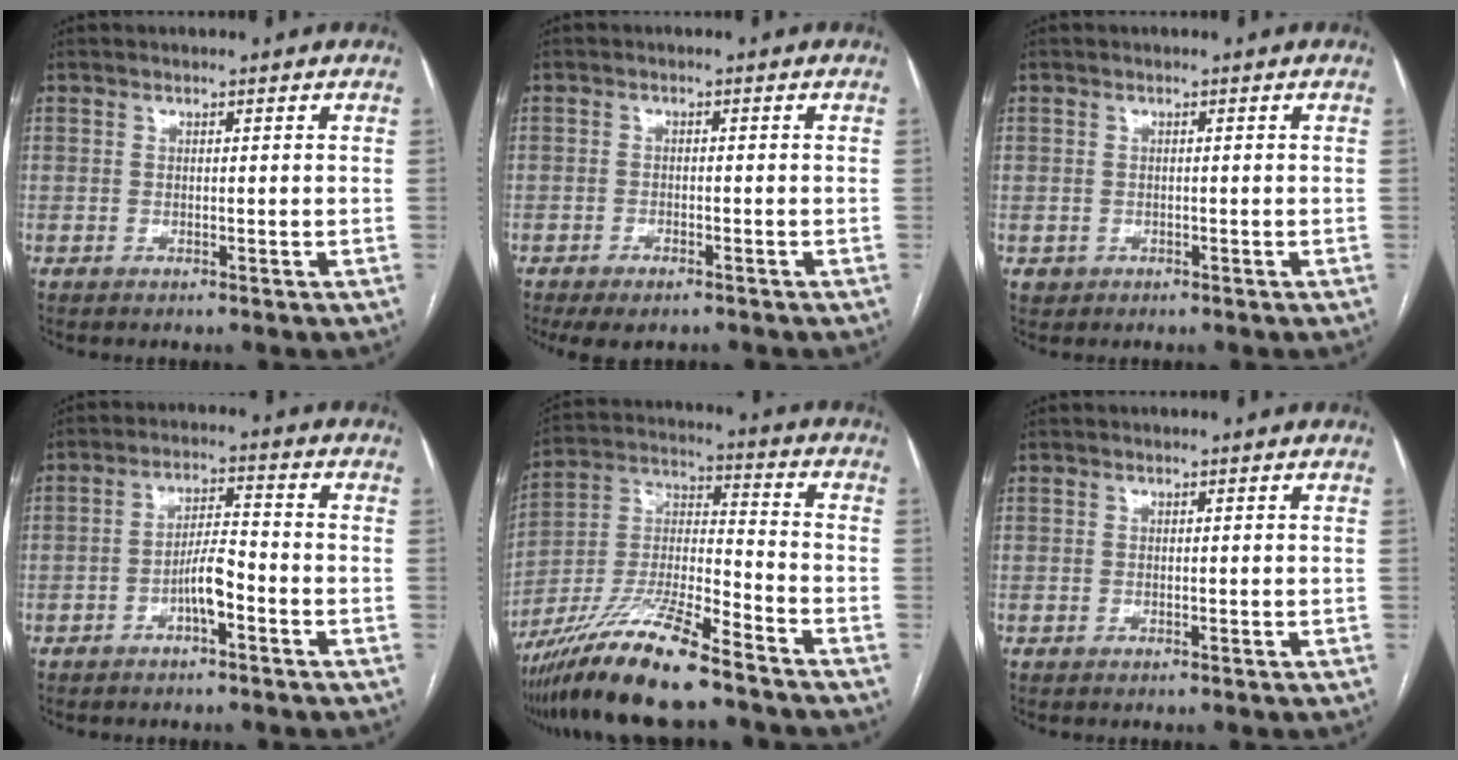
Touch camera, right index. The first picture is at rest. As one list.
[{"total": 4.1, "force": [-3.1, 1.6, 2.2], "torque": [-0.036, -0.006, -0.044]}, {"total": 1.4, "force": [-0.4, 1.3, 0.1], "torque": [-0.002, 0.005, -0.002]}, {"total": 5.1, "force": [-2.4, 1.1, 4.3], "torque": [-0.082, 0.014, -0.042]}, {"total": 16.2, "force": [-12.4, 1.3, 10.3], "torque": [-0.211, -0.017, -0.227]}, {"total": 0.0}]